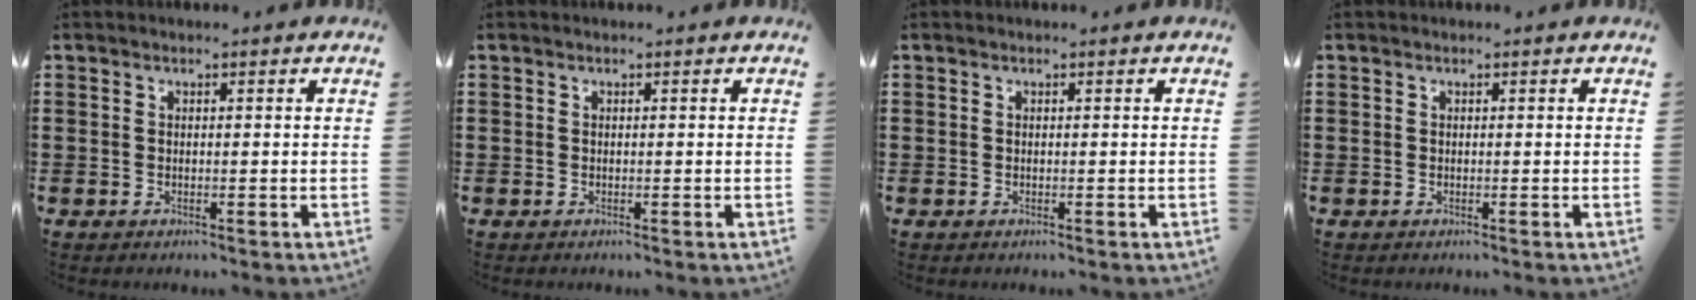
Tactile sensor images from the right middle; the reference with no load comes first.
{"total": 0.0}
{"total": 0.0}
{"total": 0.0}